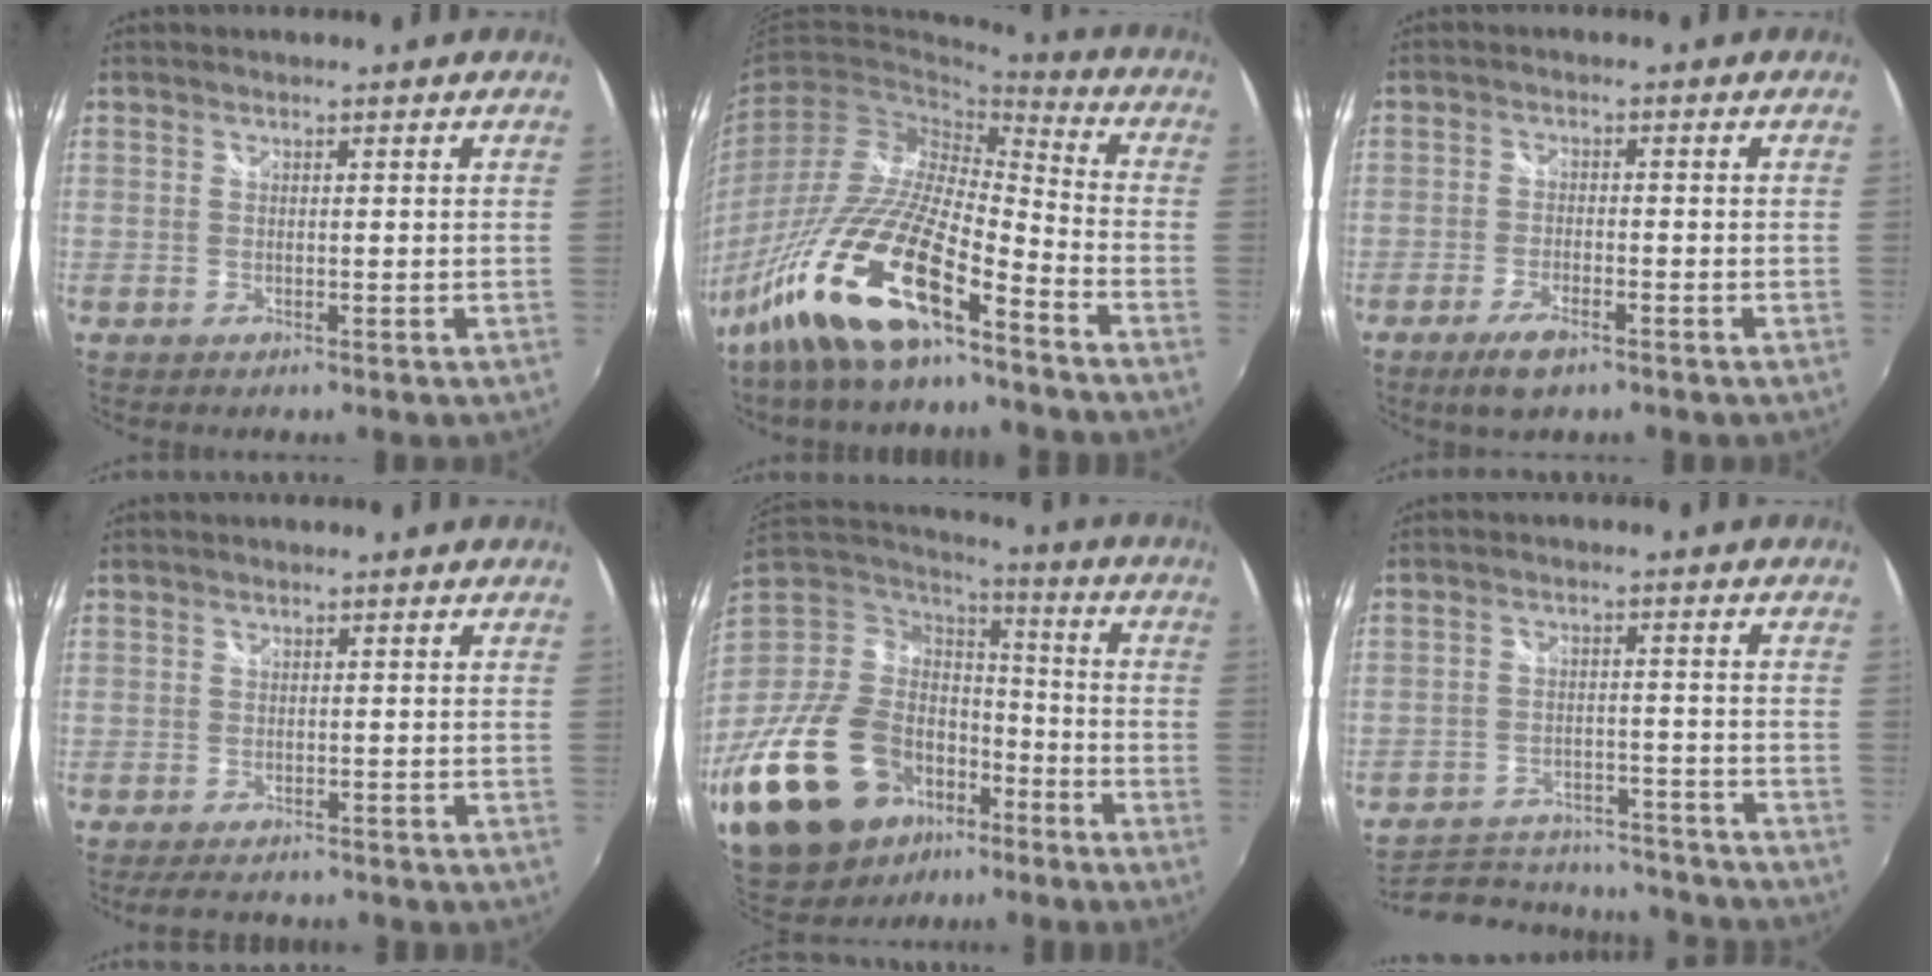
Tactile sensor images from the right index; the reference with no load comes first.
{"total": 17.6, "force": [-12.0, 3.7, 12.3], "torque": [-0.253, -0.004, -0.240]}
{"total": 5.1, "force": [-3.4, 1.7, 3.3], "torque": [-0.082, -0.008, -0.064]}
{"total": 4.3, "force": [-3.6, 2.1, 1.3], "torque": [-0.028, -0.004, -0.057]}
{"total": 26.5, "force": [-14.6, 15.7, 15.6], "torque": [-0.336, -0.012, -0.242]}
{"total": 18.6, "force": [-16.2, 7.1, 5.6], "torque": [-0.133, 0.023, -0.205]}